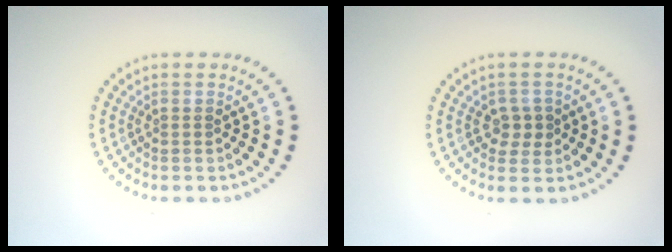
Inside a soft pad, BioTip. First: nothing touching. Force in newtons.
{"total": 1.8, "press": 1.8, "slide": 0.6}